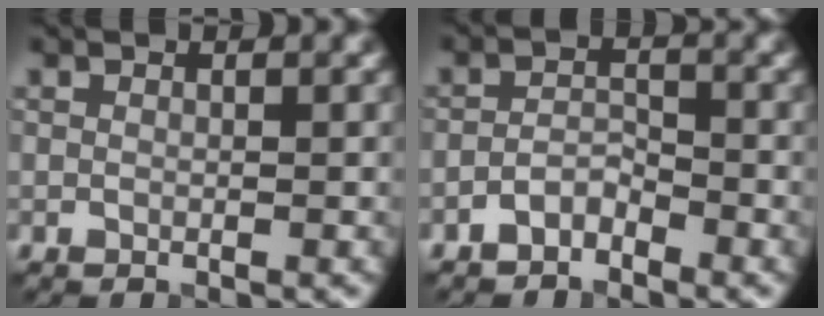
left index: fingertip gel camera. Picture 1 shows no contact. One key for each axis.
{"total": 1.9, "fx": -1.6, "fy": 0.7, "fz": 0.8, "tx": -0.014, "ty": 0.009, "tz": -0.033}